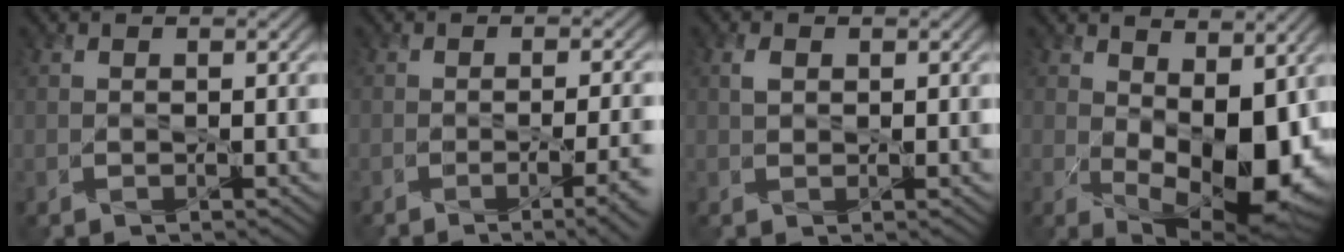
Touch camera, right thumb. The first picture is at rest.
{"total": 4.5, "force": [-2.2, 0.8, 3.8], "torque": [-0.049, -0.002, -0.022]}
{"total": 1.2, "force": [0.4, 0.6, 0.9], "torque": [-0.018, 0.005, 0.008]}
{"total": 11.5, "force": [0.6, 6.3, 9.6], "torque": [-0.159, -0.023, 0.022]}